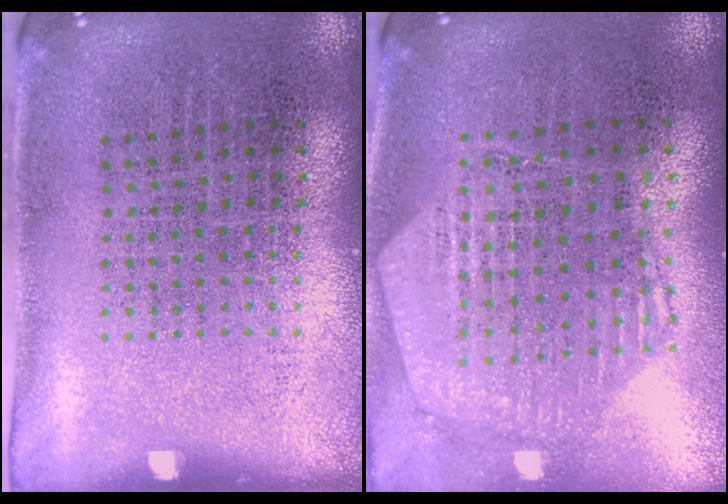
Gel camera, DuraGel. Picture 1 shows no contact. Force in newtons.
{"total": 1.1, "press": 1.1, "slide": 0.2}